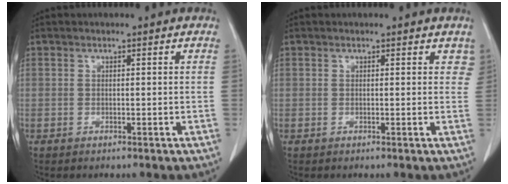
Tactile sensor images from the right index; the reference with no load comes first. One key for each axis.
{"total": 1.8, "fx": 1.3, "fy": 1.1, "fz": 0.5, "tx": 0.017, "ty": 0.001, "tz": 0.007}